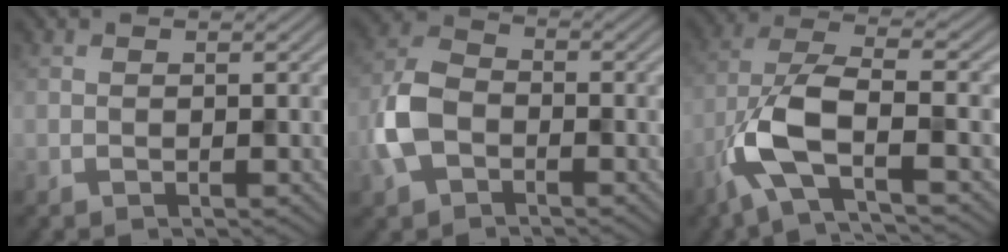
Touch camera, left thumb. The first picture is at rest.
{"total": 6.7, "force": [-2.6, 4.4, 4.4], "torque": [-0.107, 0.004, -0.063]}
{"total": 9.8, "force": [-4.1, 3.4, 8.2], "torque": [-0.177, 0.001, -0.093]}